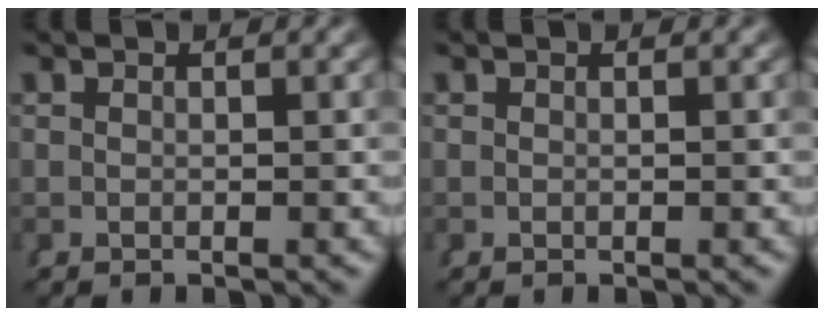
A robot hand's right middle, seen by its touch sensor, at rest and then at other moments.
{"total": 0.0}